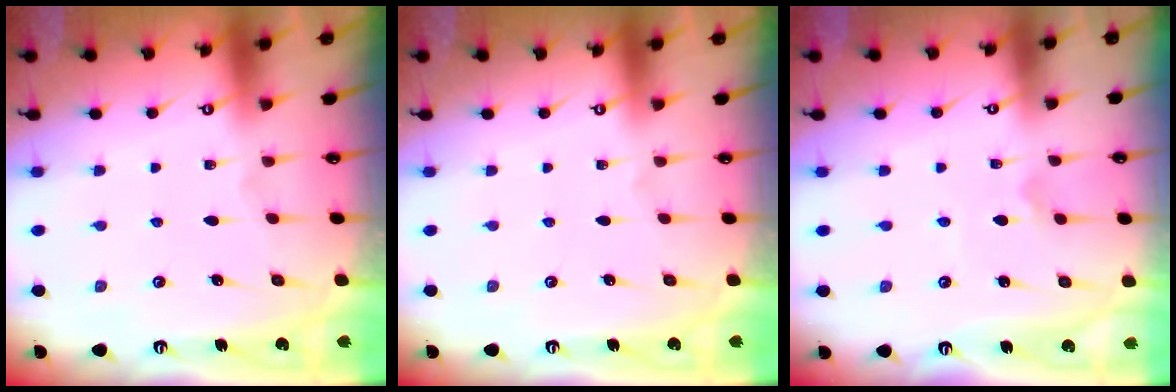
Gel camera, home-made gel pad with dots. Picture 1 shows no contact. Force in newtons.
{"total": 0.0}
{"total": 2.3, "press": 2.3, "slide": 0.2}